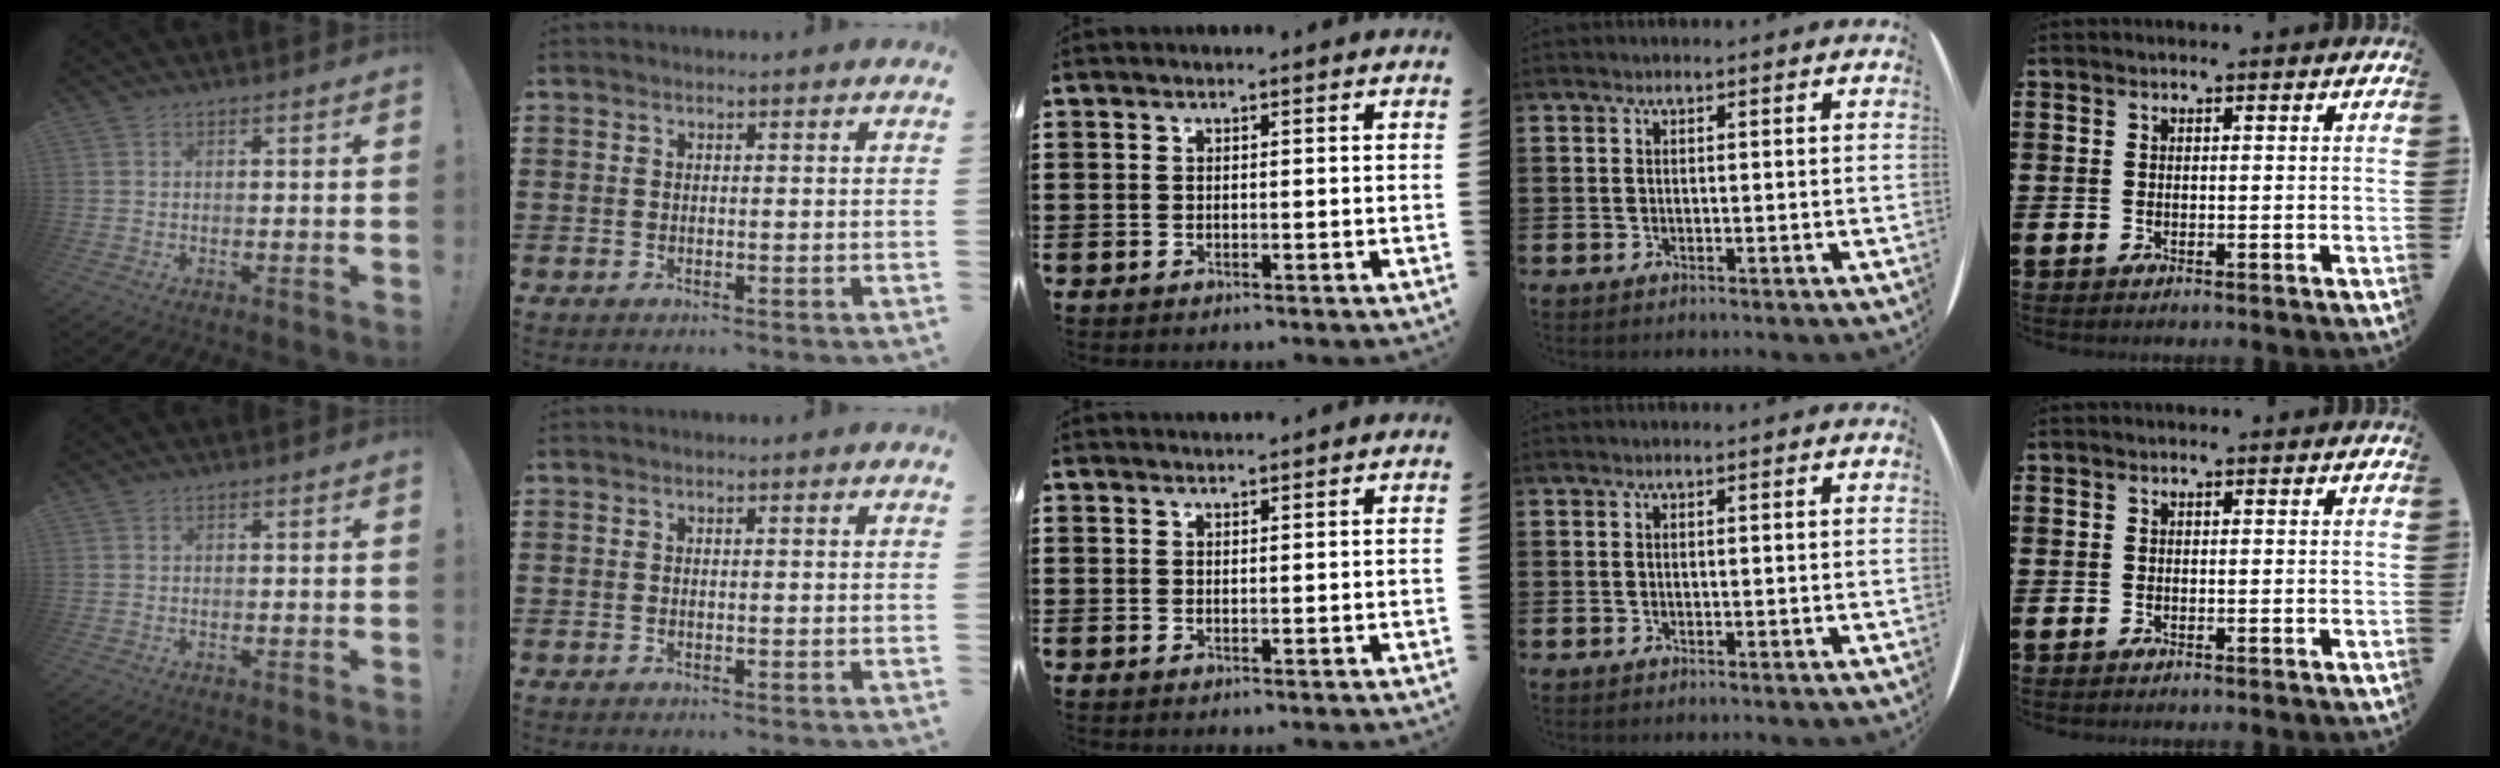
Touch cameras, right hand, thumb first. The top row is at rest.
{"middle": {"total": 1.0, "force": [1.0, 0.0, 0.0], "torque": [-0.003, -0.003, 0.020]}}